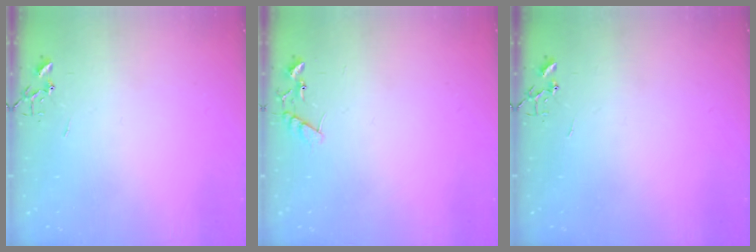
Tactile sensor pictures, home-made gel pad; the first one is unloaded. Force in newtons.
{"total": 8.8, "press": 8.8, "slide": 0.4}
{"total": 0.0}